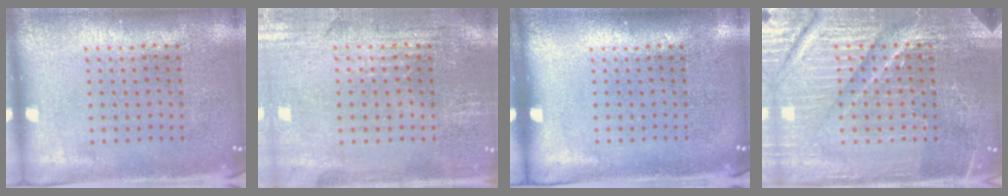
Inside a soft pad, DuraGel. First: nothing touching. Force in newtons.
{"total": 0.8, "press": 0.7, "slide": 0.5}
{"total": 0.0}
{"total": 4.8, "press": 4.6, "slide": 1.5}